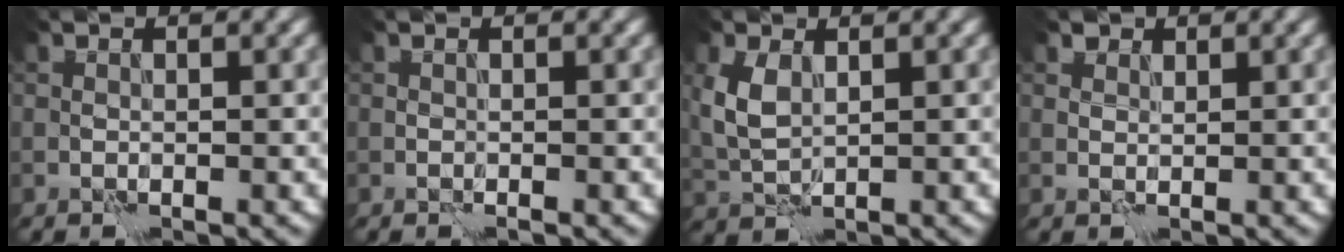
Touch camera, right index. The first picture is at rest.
{"total": 0.0}
{"total": 2.8, "force": [1.1, 1.5, 2.1], "torque": [-0.058, 0.004, 0.026]}
{"total": 1.4, "force": [1.2, 0.8, 0.1], "torque": [-0.003, -0.001, 0.016]}